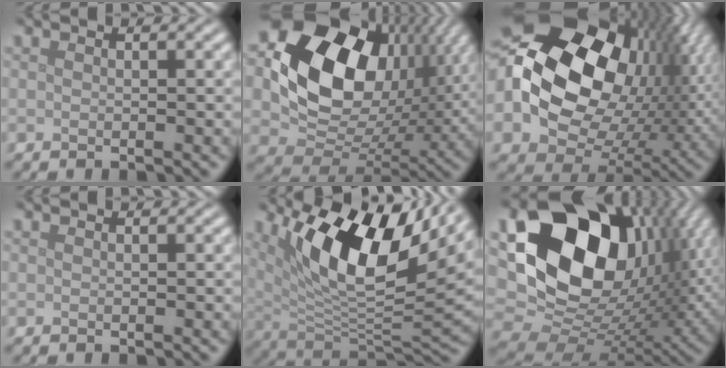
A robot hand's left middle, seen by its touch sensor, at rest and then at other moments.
{"total": 17.9, "force": [4.7, 12.9, 11.5], "torque": [-0.233, 0.010, 0.084]}
{"total": 22.7, "force": [4.7, 16.5, 14.8], "torque": [-0.318, 0.001, 0.101]}
{"total": 0.0}
{"total": 13.8, "force": [5.8, 5.9, 11.1], "torque": [-0.182, 0.005, 0.097]}
{"total": 19.6, "force": [6.4, 13.5, 12.7], "torque": [-0.260, 0.005, 0.128]}